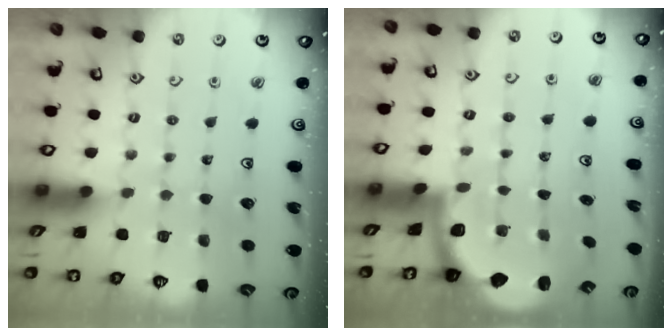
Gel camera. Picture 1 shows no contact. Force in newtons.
{"total": 2.0, "press": 1.9, "slide": 0.5}